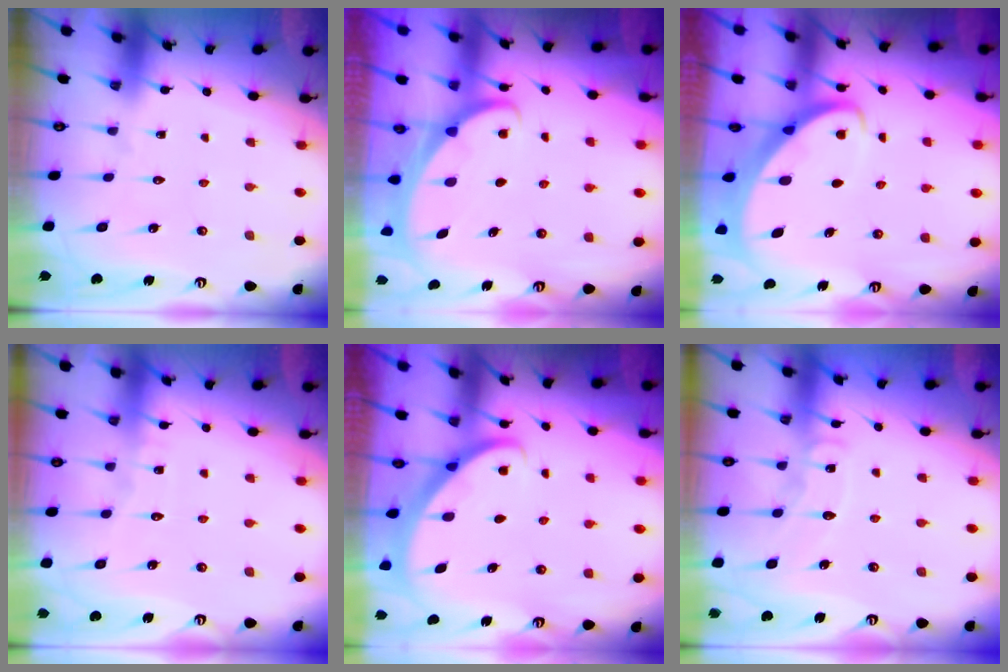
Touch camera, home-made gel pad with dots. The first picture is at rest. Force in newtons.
{"total": 2.2, "press": 2.2, "slide": 0.3}
{"total": 3.6, "press": 3.5, "slide": 0.4}
{"total": 2.9, "press": 2.8, "slide": 0.3}
{"total": 2.7, "press": 2.7, "slide": 0.2}
{"total": 7.6, "press": 7.6, "slide": 0.7}